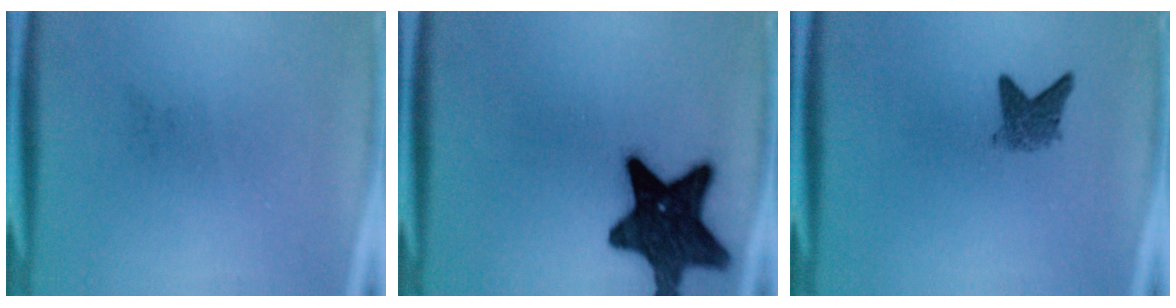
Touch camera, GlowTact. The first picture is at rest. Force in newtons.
{"total": 15.7}
{"total": 3.0}